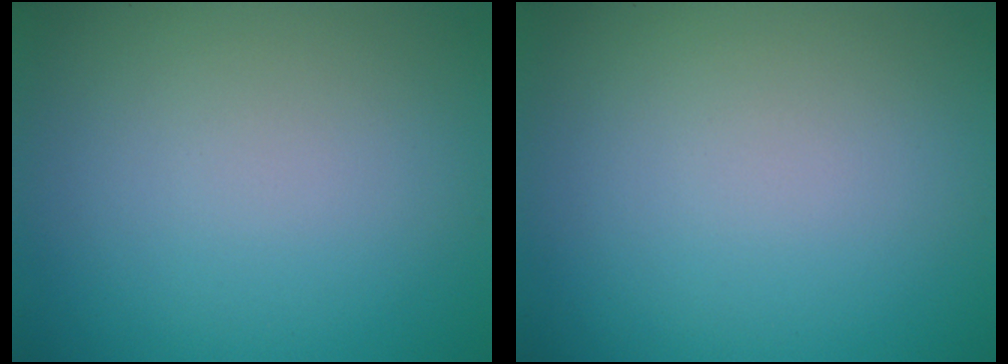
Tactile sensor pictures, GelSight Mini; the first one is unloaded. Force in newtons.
{"total": 0.0}